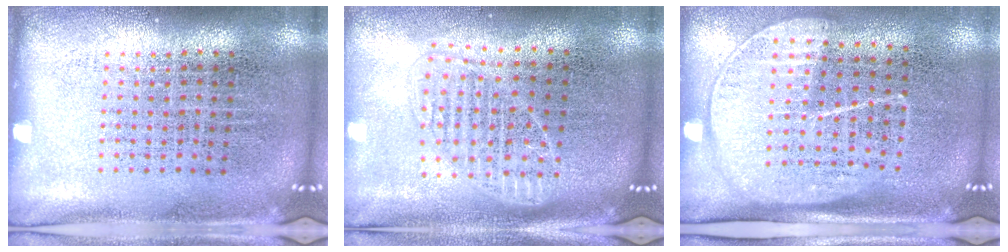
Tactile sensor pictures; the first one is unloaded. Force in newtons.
{"total": 1.7, "press": 1.5, "slide": 0.8}
{"total": 1.7, "press": 1.4, "slide": 1.0}